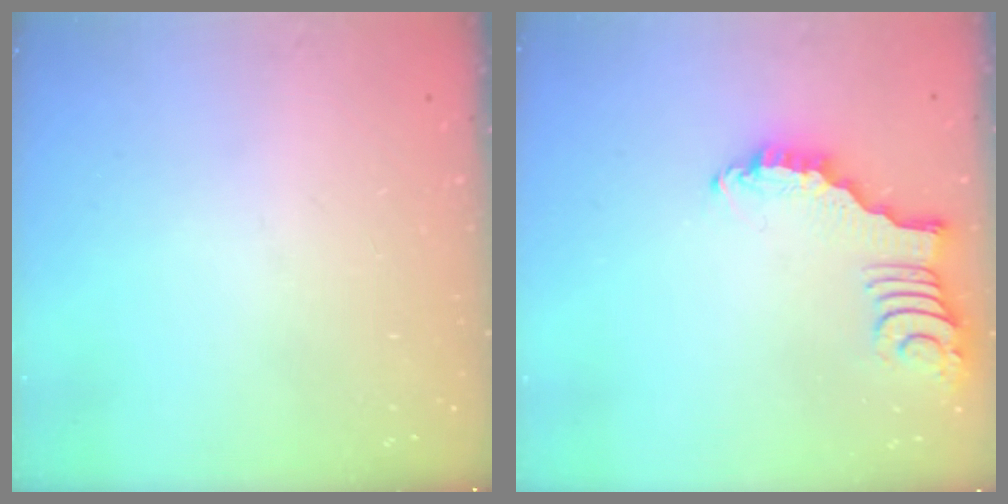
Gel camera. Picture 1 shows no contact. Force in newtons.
{"total": 2.4, "press": 2.4, "slide": 0.3}